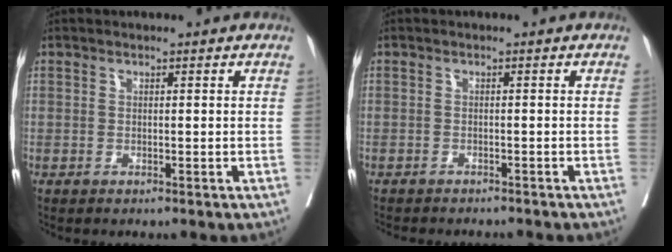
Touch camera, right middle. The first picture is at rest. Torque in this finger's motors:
{"motor_torque": [0.96, -1.18, 0.08, 0.03]}